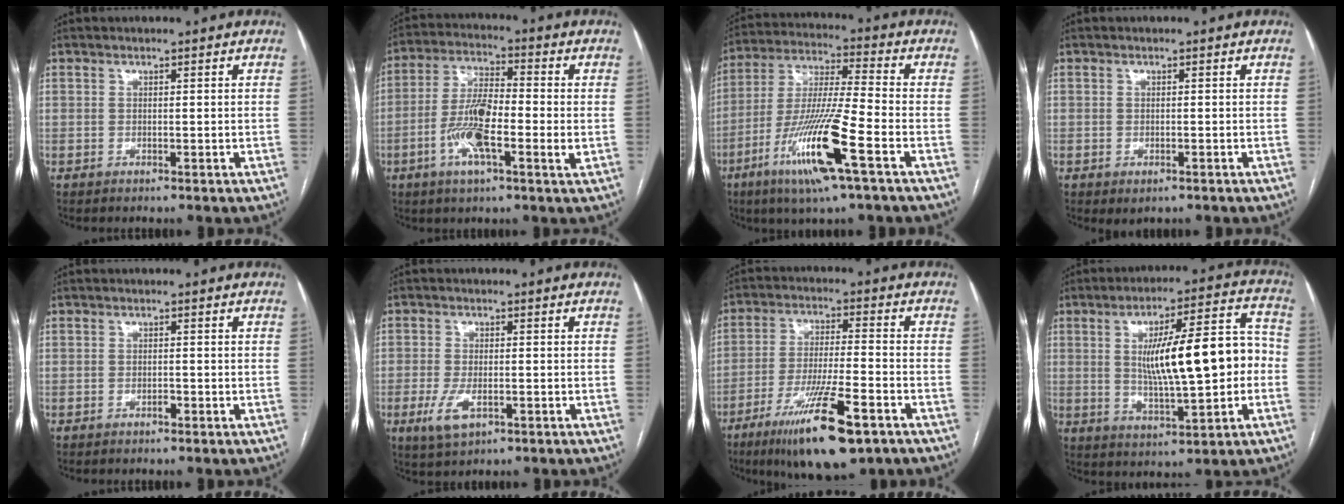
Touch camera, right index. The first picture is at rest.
{"total": 11.0, "force": [-2.4, 2.4, 10.5], "torque": [-0.208, 0.004, -0.050]}
{"total": 15.6, "force": [-7.0, 0.3, 14.0], "torque": [-0.284, -0.019, -0.130]}
{"total": 1.7, "force": [-0.9, 0.8, 1.2], "torque": [-0.015, -0.002, -0.004]}
{"total": 0.8, "force": [-0.5, 0.4, 0.5], "torque": [-0.008, 0.002, -0.007]}
{"total": 5.1, "force": [-2.0, 2.4, 4.1], "torque": [-0.088, -0.007, -0.030]}
{"total": 14.9, "force": [-8.6, 2.1, 12.0], "torque": [-0.217, -0.031, -0.145]}
{"total": 15.6, "force": [0.1, 3.5, 15.2], "torque": [-0.240, 0.029, 0.007]}